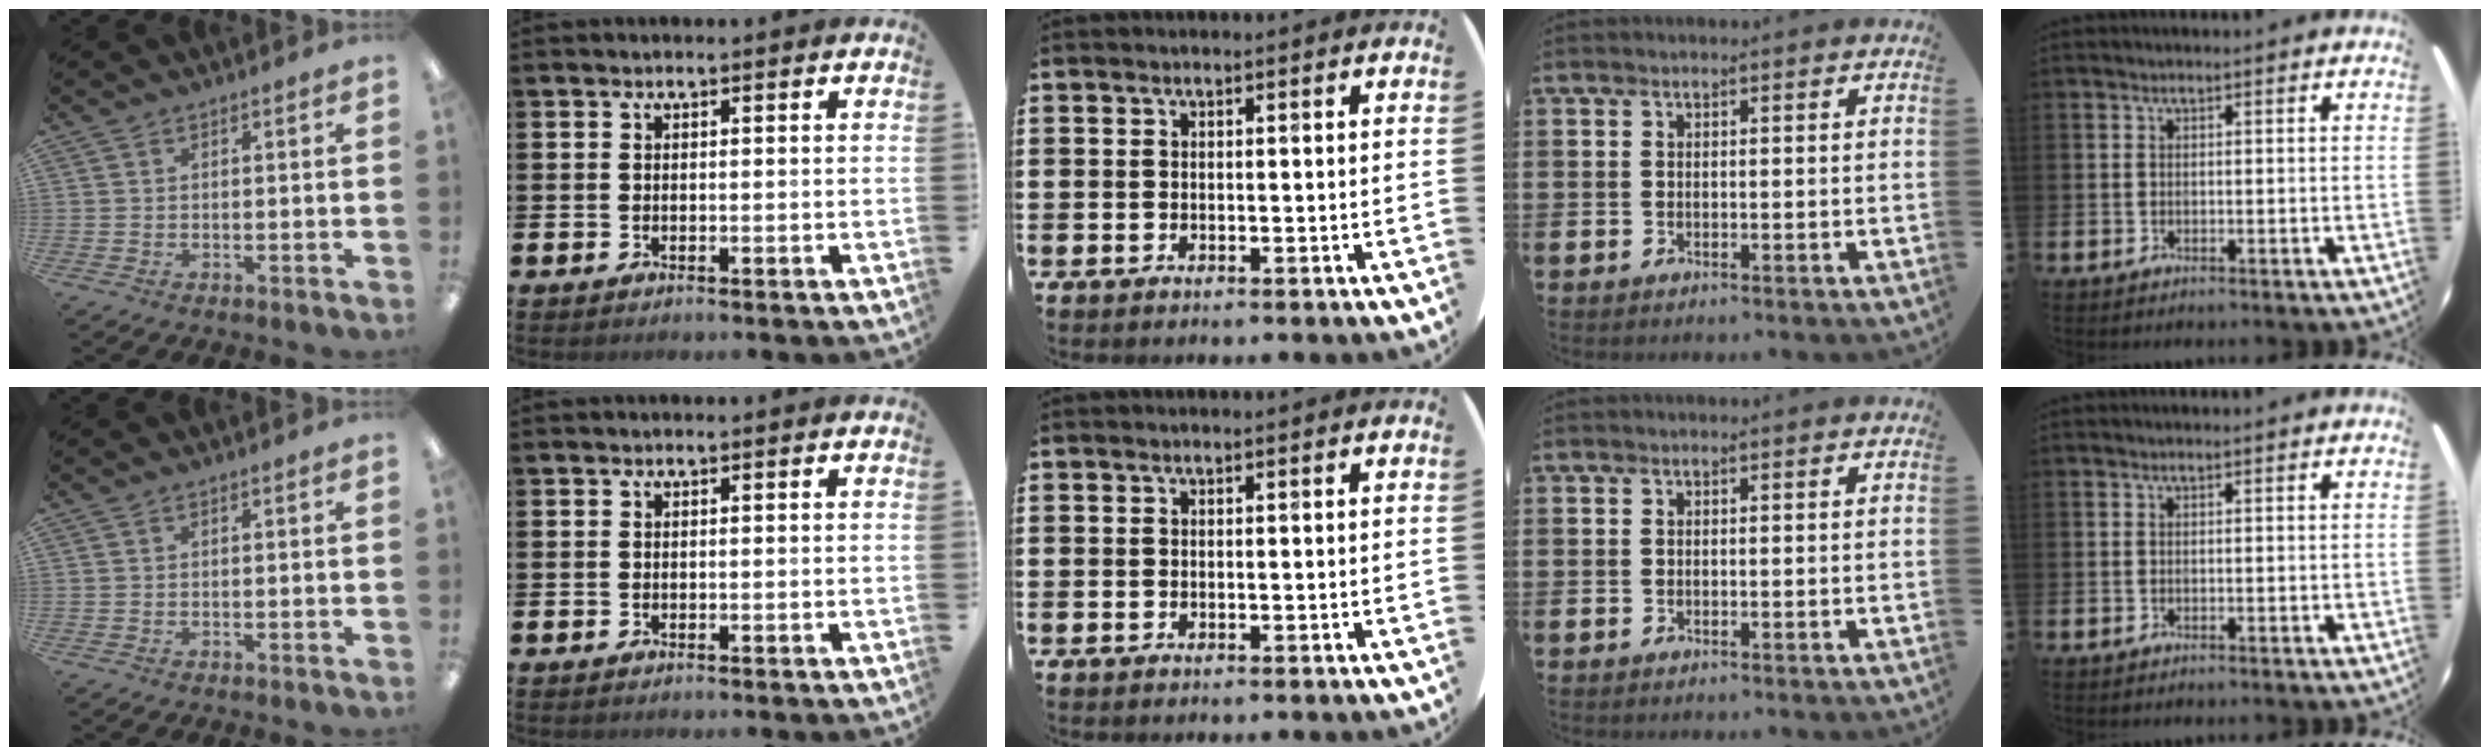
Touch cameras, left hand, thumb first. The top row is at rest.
{}